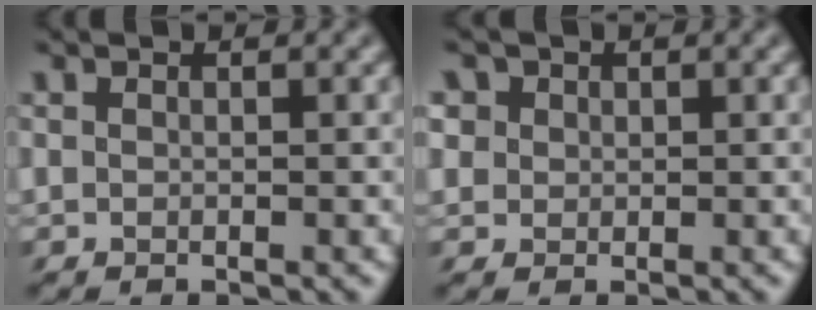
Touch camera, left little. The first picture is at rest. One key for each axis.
{"total": 3.3, "fx": 0.9, "fy": 2.8, "fz": 1.4, "tx": -0.052, "ty": 0.021, "tz": 0.017}